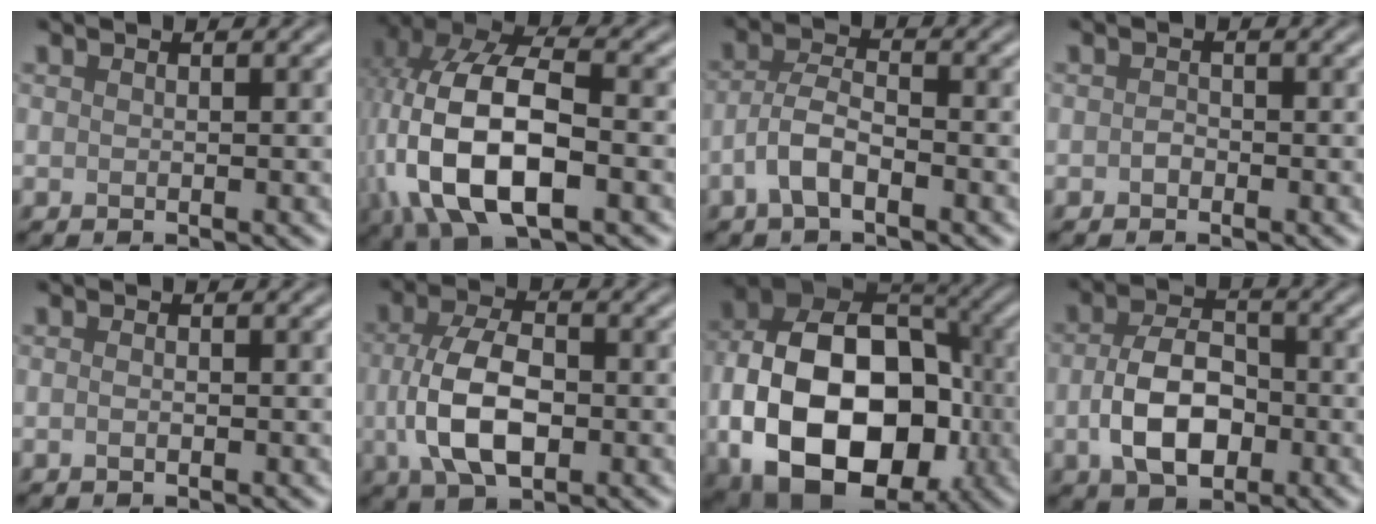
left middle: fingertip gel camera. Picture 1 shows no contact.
{"total": 12.7, "force": [-2.3, 6.7, 10.5], "torque": [-0.229, -0.001, -0.041]}
{"total": 3.6, "force": [-1.7, 1.6, 2.8], "torque": [-0.055, 0.009, -0.040]}
{"total": 0.6, "force": [-0.3, 0.5, 0.3], "torque": [-0.009, 0.001, -0.008]}
{"total": 0.7, "force": [-0.1, 0.3, 0.6], "torque": [-0.014, 0.000, -0.005]}
{"total": 7.1, "force": [-0.8, 4.0, 5.8], "torque": [-0.126, 0.000, -0.017]}
{"total": 18.2, "force": [-3.4, 12.8, 12.4], "torque": [-0.204, -0.023, -0.042]}
{"total": 6.6, "force": [-1.3, 4.1, 4.9], "torque": [-0.099, 0.000, -0.026]}